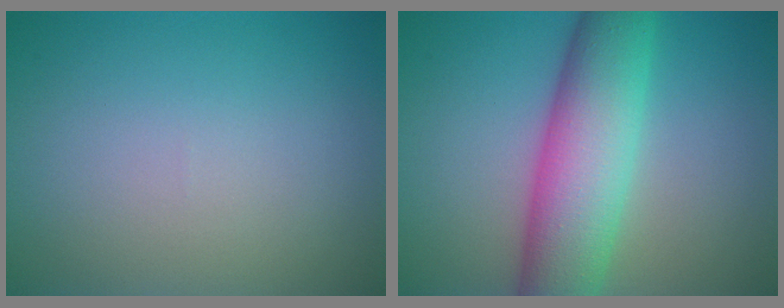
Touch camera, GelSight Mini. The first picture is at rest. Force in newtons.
{"total": 9.0, "press": 9.0, "slide": 0.3}